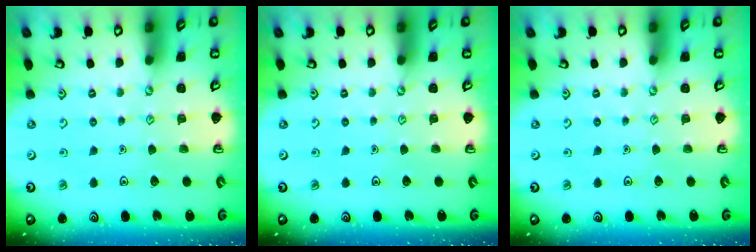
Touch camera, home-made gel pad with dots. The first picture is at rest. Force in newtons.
{"total": 0.0}
{"total": 0.0}